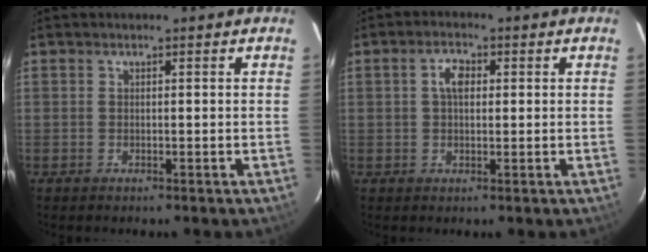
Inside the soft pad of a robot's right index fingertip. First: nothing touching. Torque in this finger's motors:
{"motor_torque": [0.50, 0.01, 0.12, 0.06]}